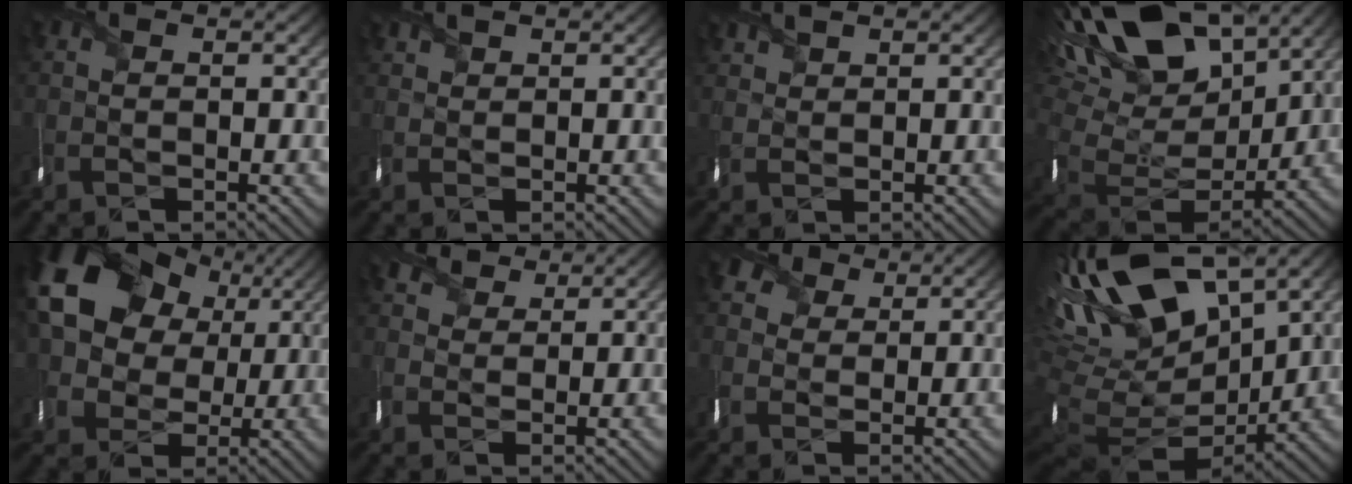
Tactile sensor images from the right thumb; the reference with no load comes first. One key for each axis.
{"total": 1.6, "fx": 1.0, "fy": -0.4, "fz": -1.2, "tx": 0.013, "ty": 0.005, "tz": 0.021}
{"total": 1.7, "fx": 1.4, "fy": -0.3, "fz": -1.0, "tx": 0.006, "ty": 0.005, "tz": 0.030}
{"total": 16.1, "fx": 8.8, "fy": 7.9, "fz": 10.9, "tx": -0.242, "ty": 0.031, "tz": 0.136}
{"total": 15.9, "fx": 5.9, "fy": 12.3, "fz": 8.2, "tx": -0.189, "ty": 0.042, "tz": 0.097}
{"total": 2.8, "fx": 2.4, "fy": 1.2, "fz": -0.6, "tx": 0.002, "ty": 0.006, "tz": 0.041}
{"total": 3.2, "fx": 2.1, "fy": 2.4, "fz": 0.0, "tx": -0.016, "ty": 0.009, "tz": 0.033}
{"total": 17.7, "fx": 5.9, "fy": 9.1, "fz": 14.0, "tx": -0.271, "ty": 0.027, "tz": 0.125}